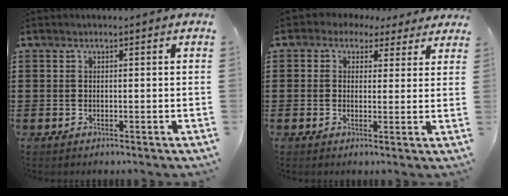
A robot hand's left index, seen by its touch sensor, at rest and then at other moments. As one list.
[{"total": 2.6, "force": [1.6, 1.9, 0.7], "torque": [-0.027, 0.003, 0.026]}]